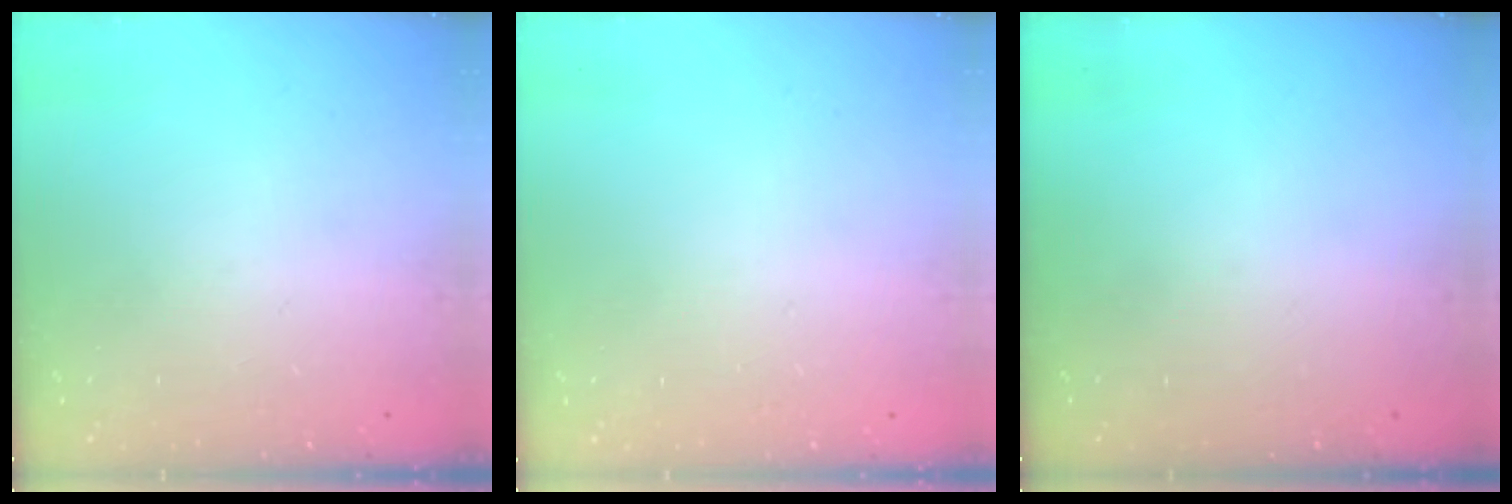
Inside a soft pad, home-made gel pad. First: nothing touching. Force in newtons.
{"total": 2.7, "press": 2.7, "slide": 0.2}
{"total": 0.0}